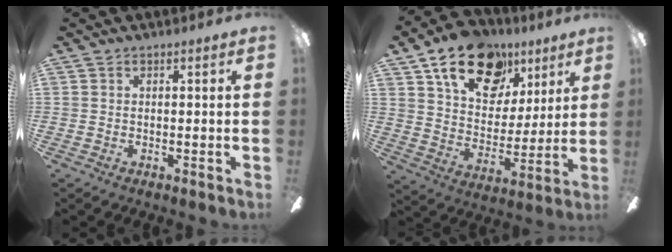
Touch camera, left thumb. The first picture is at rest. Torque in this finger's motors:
{"motor_torque": [1.17, 1.19, 1.38, -1.39, 0.11]}